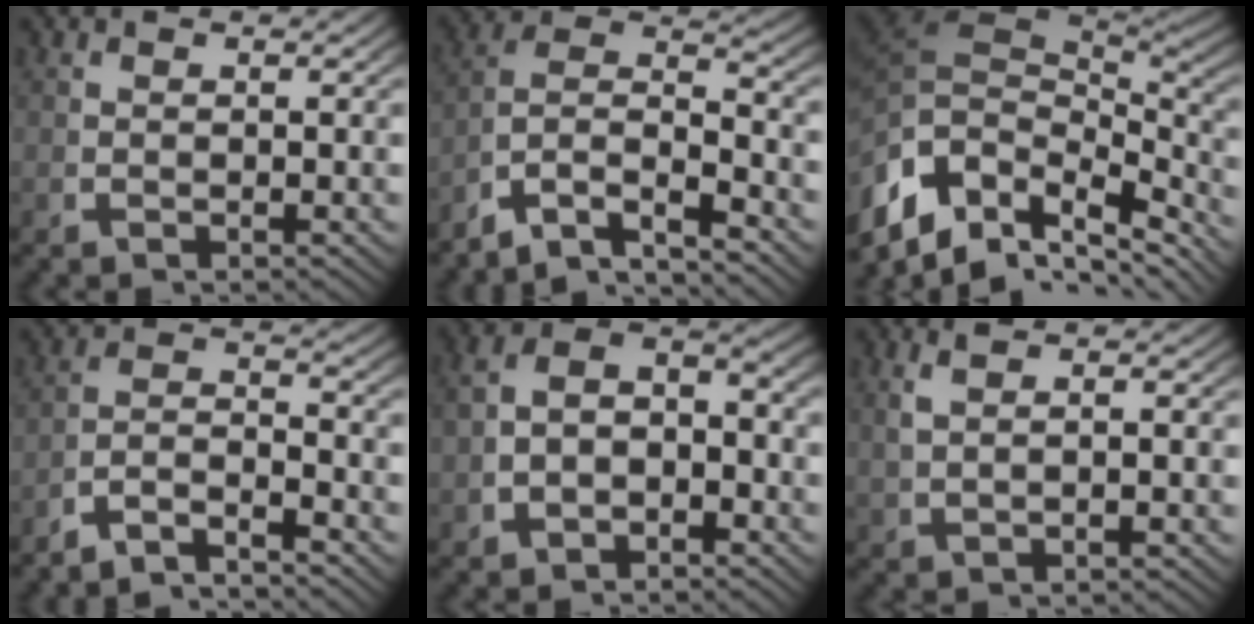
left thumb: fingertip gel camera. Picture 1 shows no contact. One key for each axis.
{"total": 11.3, "fx": -2.7, "fy": 8.4, "fz": 7.0, "tx": -0.158, "ty": -0.040, "tz": -0.050}
{"total": 12.4, "fx": -2.0, "fy": 8.3, "fz": 8.9, "tx": -0.161, "ty": -0.038, "tz": -0.010}
{"total": 5.5, "fx": -3.7, "fy": 2.6, "fz": 3.2, "tx": -0.053, "ty": -0.023, "tz": -0.064}
{"total": 6.4, "fx": -0.5, "fy": 4.5, "fz": 4.4, "tx": -0.077, "ty": -0.005, "tz": -0.009}
{"total": 2.2, "fx": 0.9, "fy": 0.5, "fz": 2.0, "tx": -0.041, "ty": 0.011, "tz": 0.020}